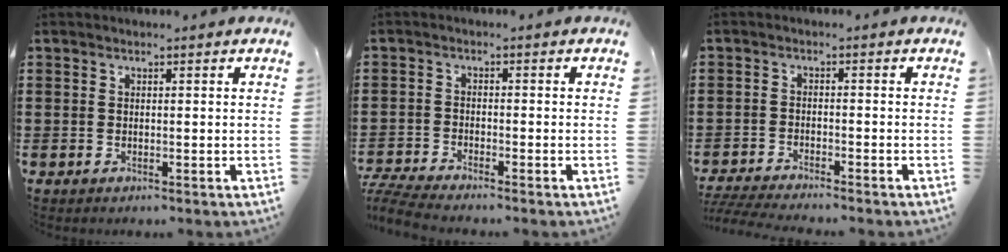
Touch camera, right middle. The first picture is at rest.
{"total": 3.9, "force": [-3.7, 0.2, 1.2], "torque": [-0.041, -0.010, -0.081]}
{"total": 3.6, "force": [-3.5, 0.0, 0.8], "torque": [-0.028, -0.008, -0.076]}